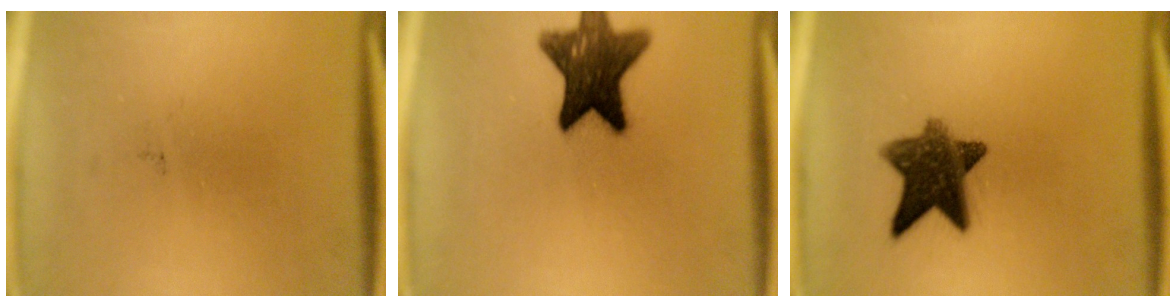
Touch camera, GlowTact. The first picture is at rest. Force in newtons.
{"total": 13.1}
{"total": 9.9}